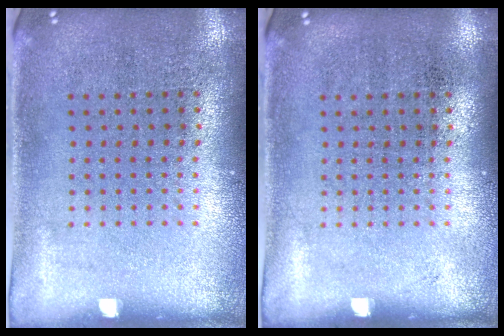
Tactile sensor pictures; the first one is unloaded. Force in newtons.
{"total": 0.0}